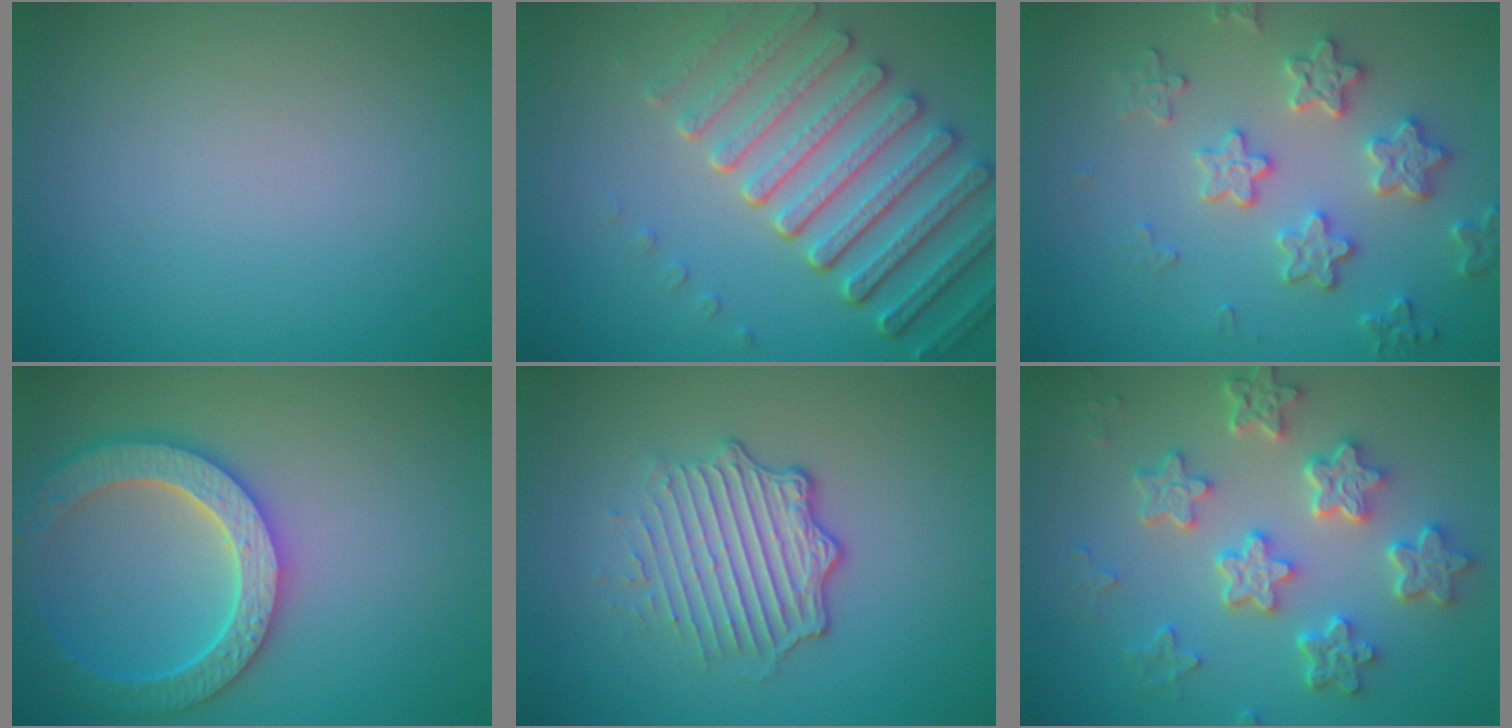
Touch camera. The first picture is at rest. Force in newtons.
{"total": 7.4, "press": 5.5, "slide": 4.9}
{"total": 3.8, "press": 3.8, "slide": 0.7}
{"total": 5.8, "press": 5.2, "slide": 2.4}
{"total": 4.7, "press": 3.3, "slide": 3.3}
{"total": 6.5, "press": 5.1, "slide": 4.1}